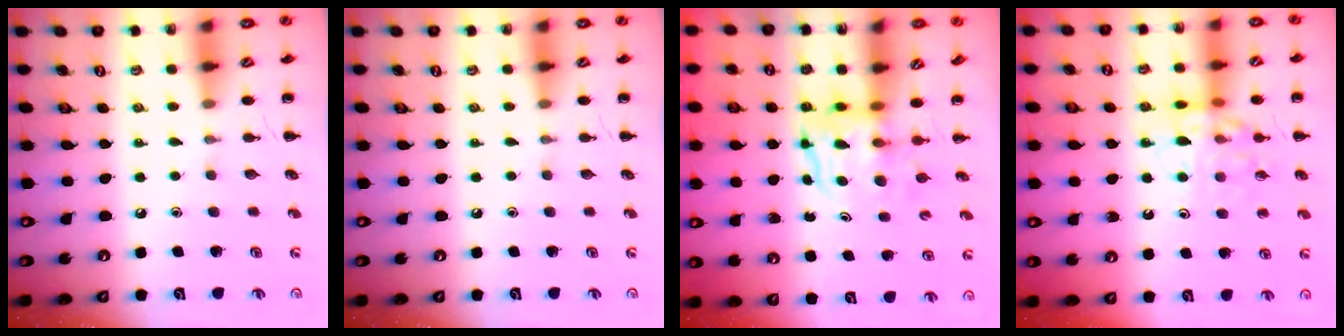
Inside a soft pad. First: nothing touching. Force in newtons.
{"total": 0.0}
{"total": 3.8, "press": 3.8, "slide": 0.4}
{"total": 12.7, "press": 12.6, "slide": 2.1}